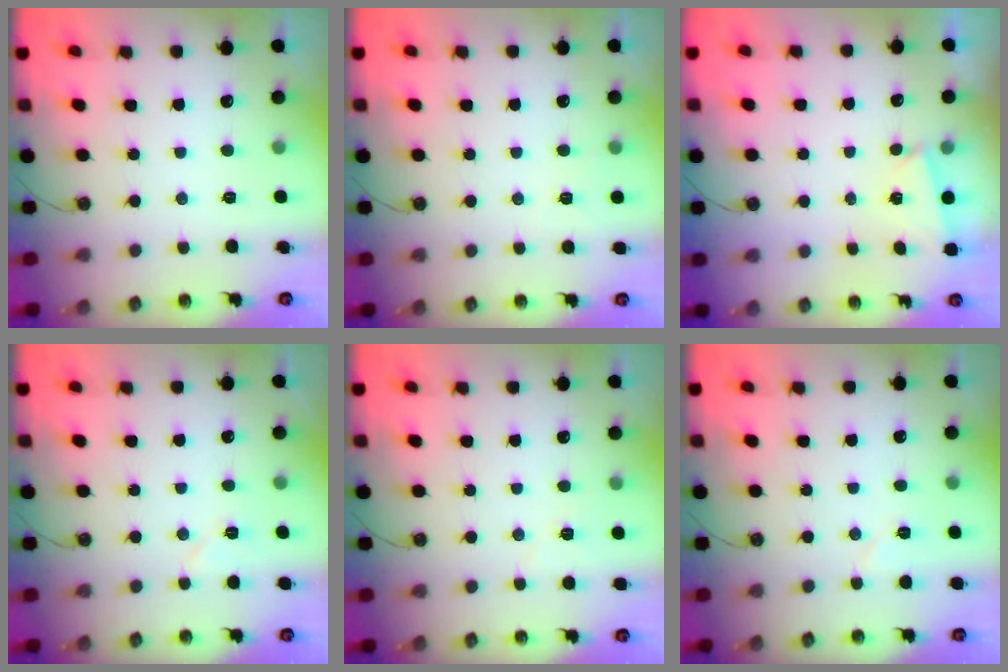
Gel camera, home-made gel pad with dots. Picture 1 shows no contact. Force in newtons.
{"total": 3.5, "press": 2.4, "slide": 2.5}
{"total": 1.2, "press": 1.1, "slide": 0.5}
{"total": 5.6, "press": 5.0, "slide": 2.5}
{"total": 5.0, "press": 4.3, "slide": 2.6}
{"total": 5.2, "press": 4.7, "slide": 2.3}